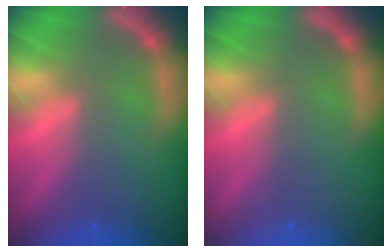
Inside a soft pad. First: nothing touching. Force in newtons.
{"total": 0.0}